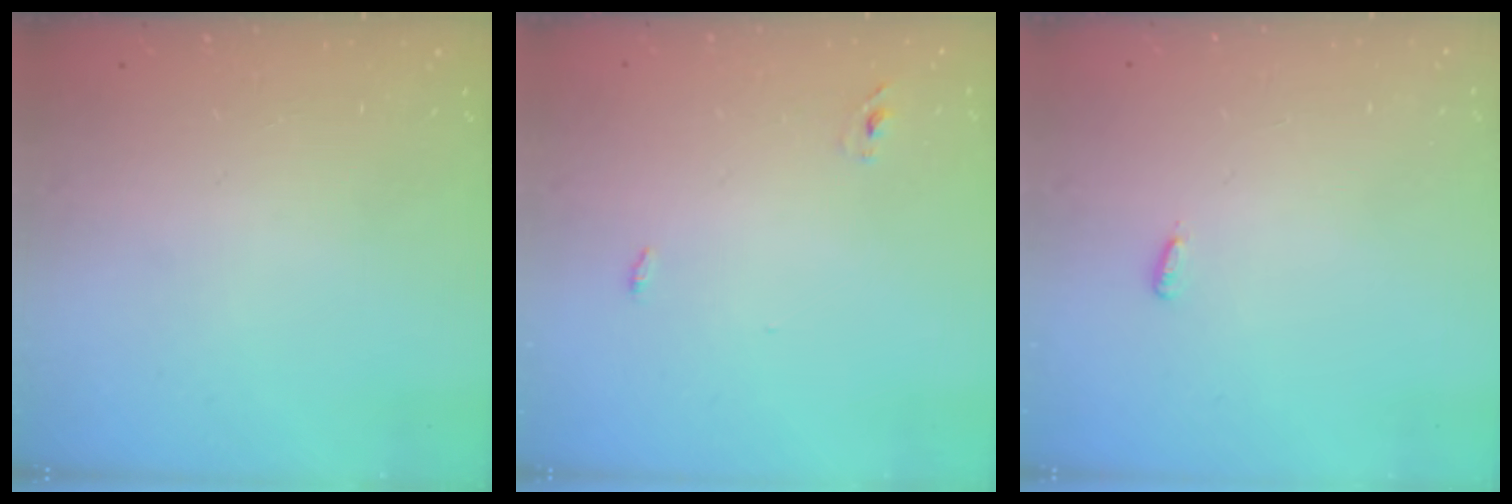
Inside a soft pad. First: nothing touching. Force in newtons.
{"total": 2.9, "press": 2.7, "slide": 1.0}
{"total": 2.7, "press": 2.6, "slide": 0.9}